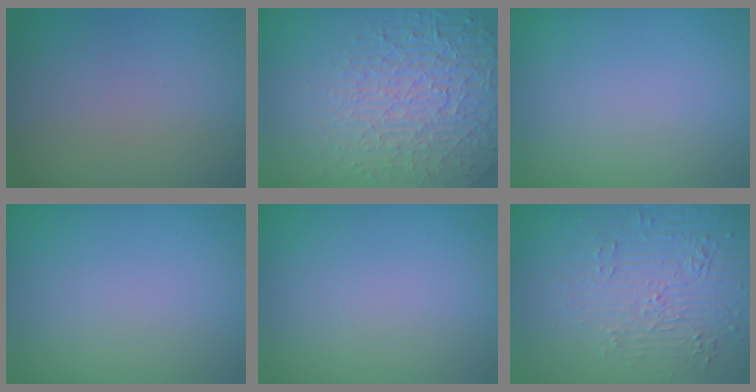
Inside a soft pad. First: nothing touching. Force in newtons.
{"total": 7.8, "press": 5.5, "slide": 5.5}
{"total": 0.0}
{"total": 0.0}
{"total": 0.0}
{"total": 4.4, "press": 3.4, "slide": 2.8}